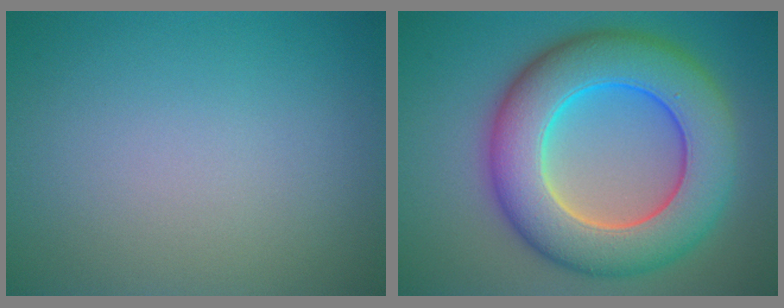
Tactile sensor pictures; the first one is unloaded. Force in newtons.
{"total": 11.4, "press": 11.4, "slide": 0.3}